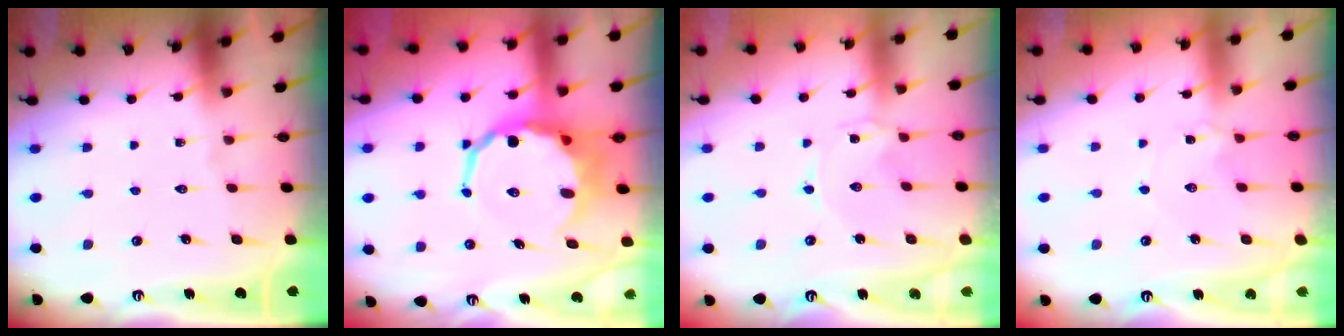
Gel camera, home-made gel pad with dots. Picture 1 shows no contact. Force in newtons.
{"total": 10.0, "press": 9.7, "slide": 2.6}
{"total": 0.0}
{"total": 2.9, "press": 2.9, "slide": 0.5}